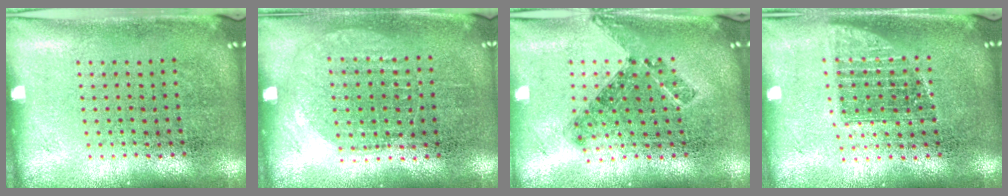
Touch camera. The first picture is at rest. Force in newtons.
{"total": 0.9, "press": 0.8, "slide": 0.3}
{"total": 0.7, "press": 0.7, "slide": 0.2}
{"total": 1.2, "press": 1.0, "slide": 0.7}